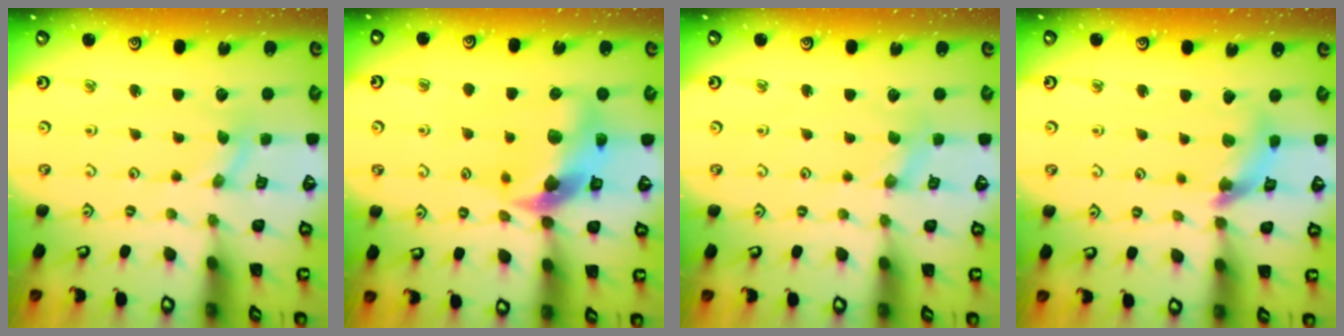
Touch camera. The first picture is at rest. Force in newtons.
{"total": 12.4, "press": 12.3, "slide": 2.0}
{"total": 0.0}
{"total": 9.0, "press": 8.9, "slide": 1.0}